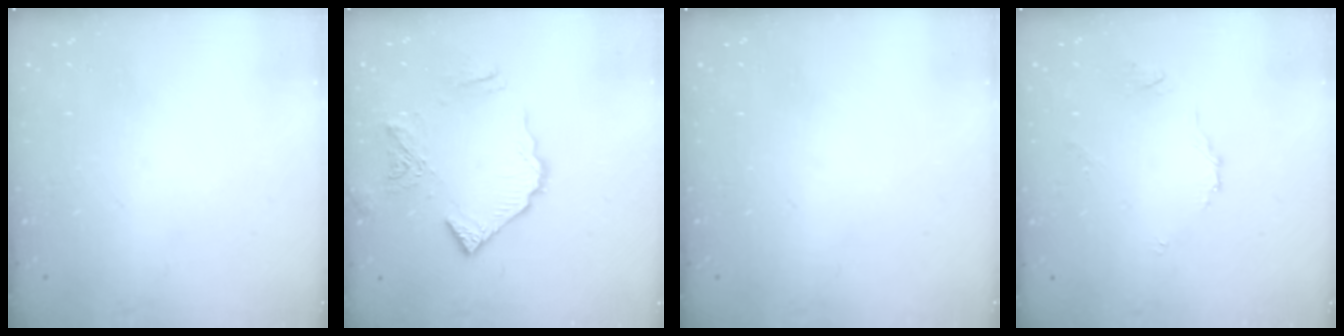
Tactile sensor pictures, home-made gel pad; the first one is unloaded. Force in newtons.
{"total": 11.7, "press": 11.6, "slide": 1.2}
{"total": 0.0}
{"total": 3.8, "press": 3.8, "slide": 0.4}